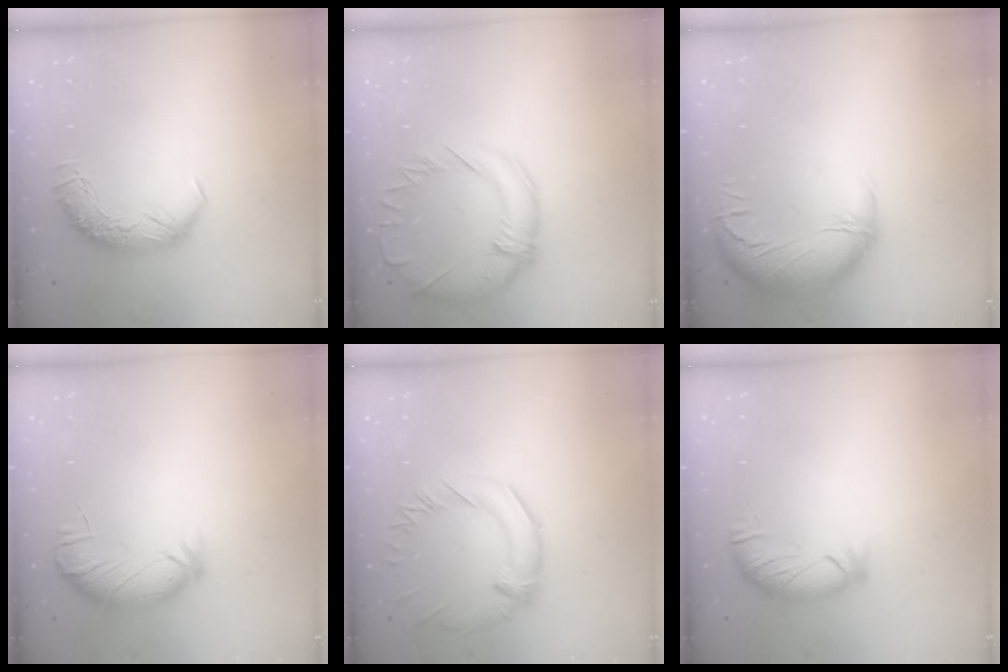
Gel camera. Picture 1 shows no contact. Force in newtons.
{"total": 3.0, "press": 2.7, "slide": 1.3}
{"total": 3.0, "press": 0.9, "slide": 2.8}
{"total": 4.3, "press": 4.0, "slide": 1.6}
{"total": 1.5, "press": 0.5, "slide": 1.4}
{"total": 4.0, "press": 3.9, "slide": 0.8}